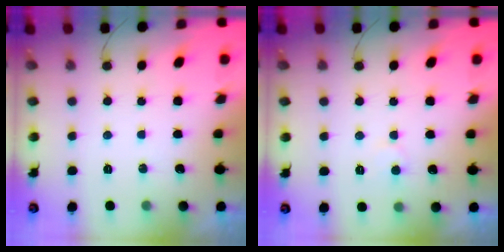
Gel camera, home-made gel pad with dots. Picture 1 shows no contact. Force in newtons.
{"total": 4.1, "press": 4.1, "slide": 0.3}